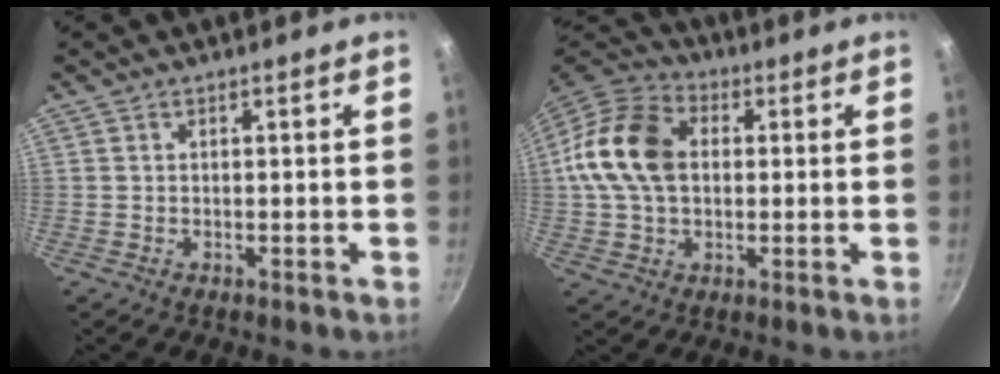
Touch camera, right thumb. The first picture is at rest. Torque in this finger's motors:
{"motor_torque": [0.30, 0.29, 0.14, -0.02, 0.42]}